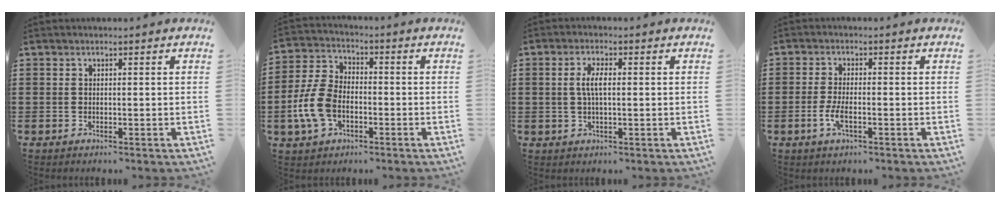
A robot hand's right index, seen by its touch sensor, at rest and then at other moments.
{"total": 7.7, "force": [-2.4, 4.6, 5.8], "torque": [-0.149, -0.003, -0.053]}
{"total": 3.7, "force": [0.2, 1.2, 3.5], "torque": [-0.074, 0.002, -0.001]}
{"total": 3.2, "force": [-1.3, 1.0, 2.8], "torque": [-0.059, -0.002, -0.027]}